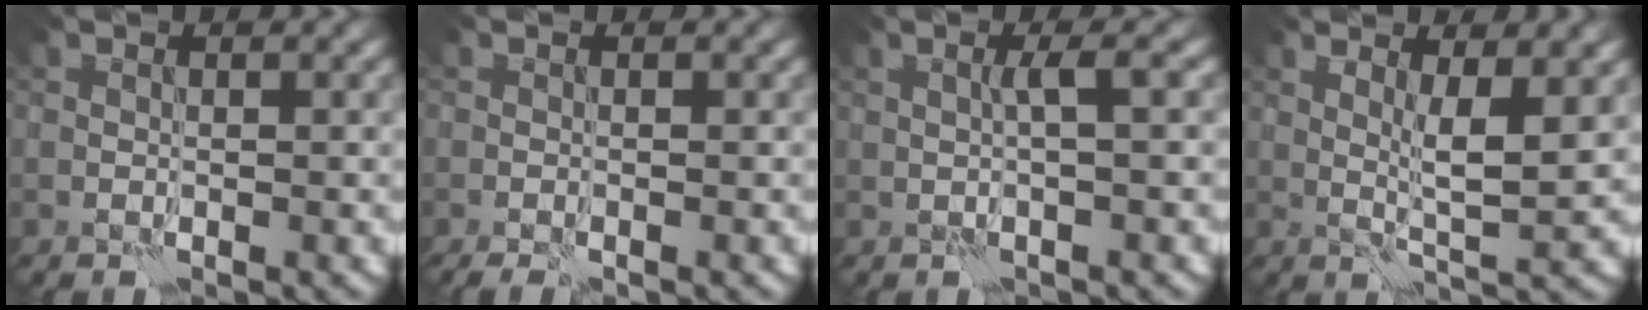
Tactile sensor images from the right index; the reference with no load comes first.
{"total": 1.6, "force": [-1.2, 0.3, 1.1], "torque": [-0.017, -0.002, -0.017]}
{"total": 1.7, "force": [0.2, -0.1, 1.7], "torque": [-0.033, 0.006, 0.001]}
{"total": 3.5, "force": [1.1, 0.5, 3.3], "torque": [-0.058, -0.007, 0.021]}